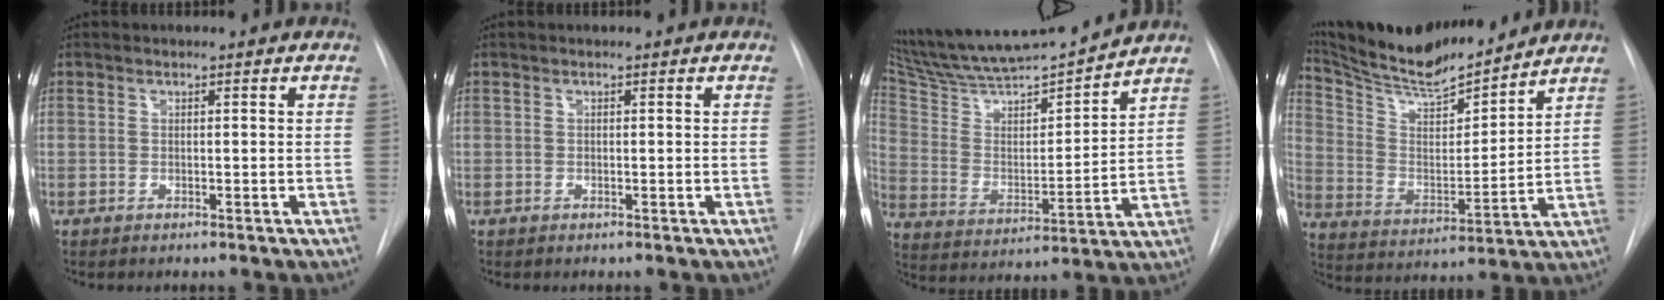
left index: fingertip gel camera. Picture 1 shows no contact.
{"total": 0.0}
{"total": 19.3, "force": [18.0, 1.1, 6.8], "torque": [-0.126, -0.008, 0.305]}
{"total": 16.4, "force": [15.2, 1.6, 5.8], "torque": [-0.113, -0.009, 0.268]}